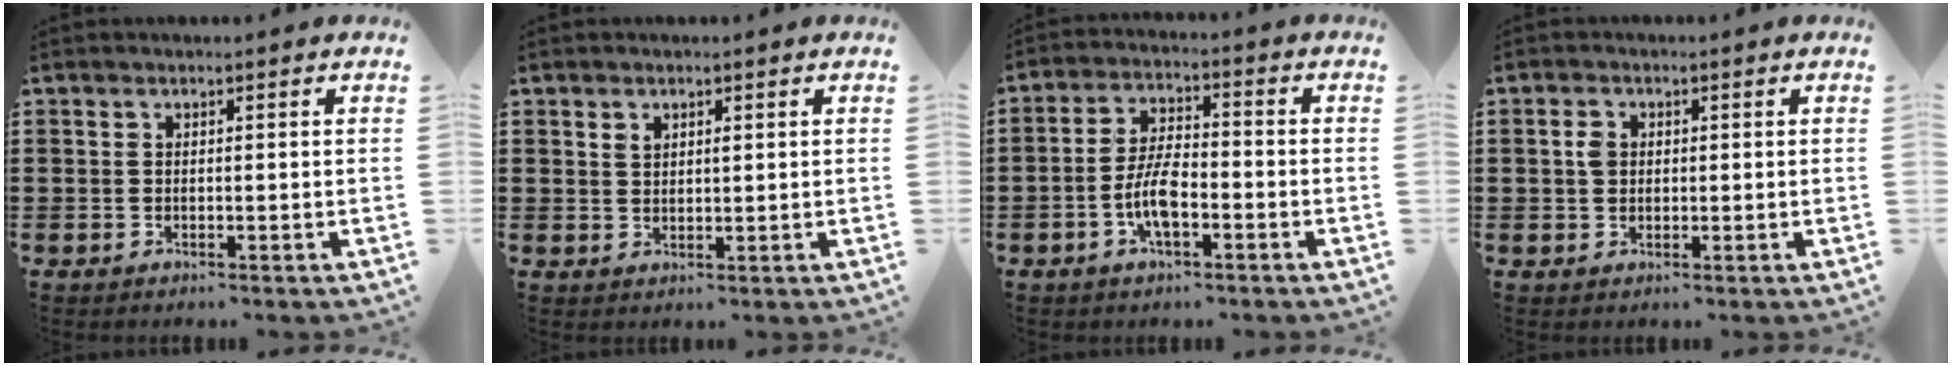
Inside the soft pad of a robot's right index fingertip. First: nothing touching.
{"total": 1.2, "force": [0.8, 0.6, 0.6], "torque": [-0.013, 0.003, 0.014]}
{"total": 6.9, "force": [-2.5, 2.5, 5.9], "torque": [-0.139, -0.004, -0.055]}
{"total": 2.0, "force": [0.3, 1.4, 1.3], "torque": [-0.029, 0.008, 0.005]}